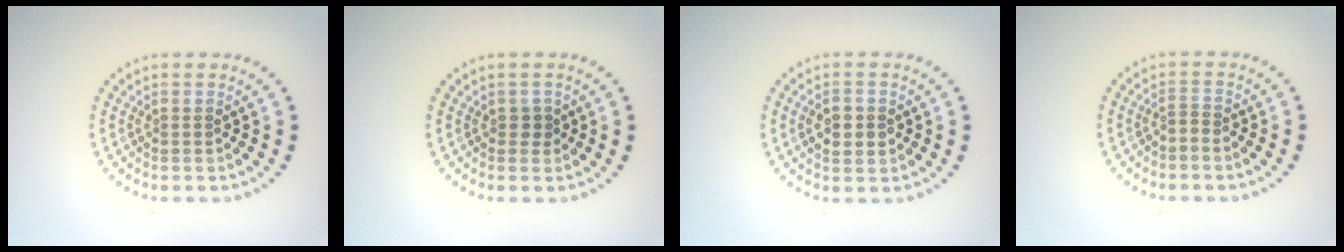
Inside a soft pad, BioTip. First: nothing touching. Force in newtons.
{"total": 0.9, "press": 0.8, "slide": 0.4}
{"total": 2.3, "press": 2.2, "slide": 0.1}
{"total": 0.5, "press": 0.2, "slide": 0.5}